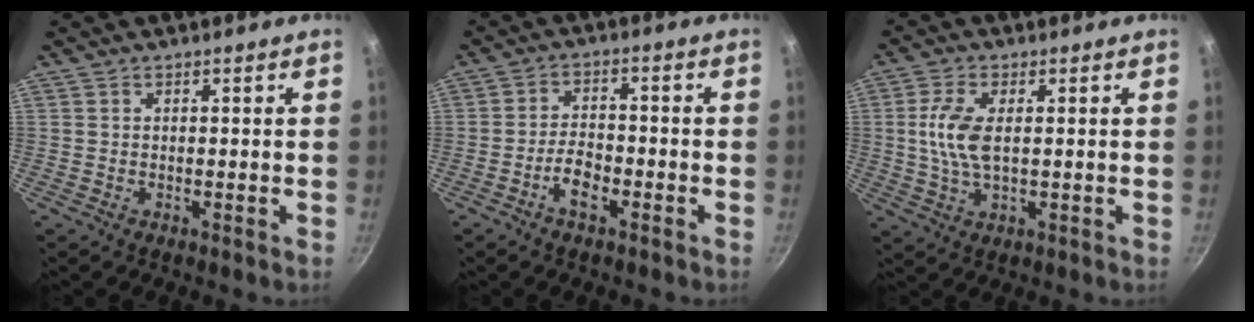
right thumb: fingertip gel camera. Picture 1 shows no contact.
{"total": 4.9, "force": [-2.7, 2.2, 3.5], "torque": [-0.059, 0.026, -0.051]}
{"total": 7.7, "force": [0.8, 3.7, 6.7], "torque": [-0.138, 0.002, 0.014]}